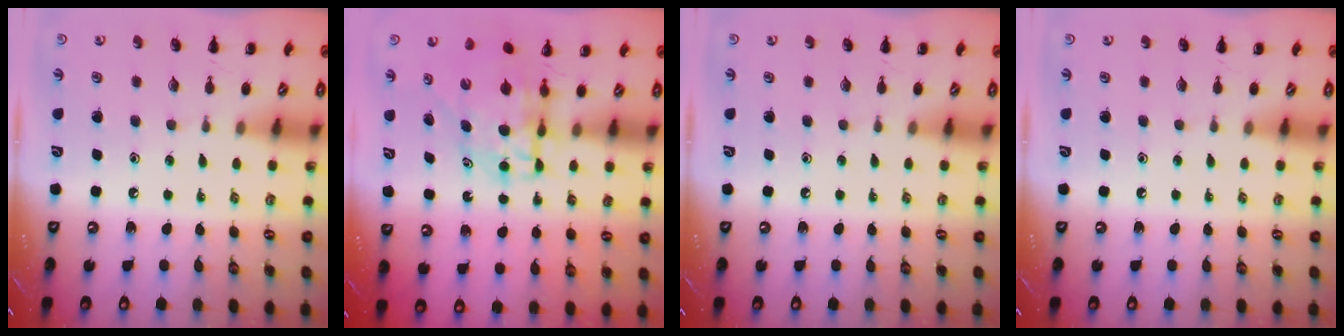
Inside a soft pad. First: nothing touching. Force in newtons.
{"total": 6.4, "press": 6.2, "slide": 1.3}
{"total": 0.0}
{"total": 0.0}